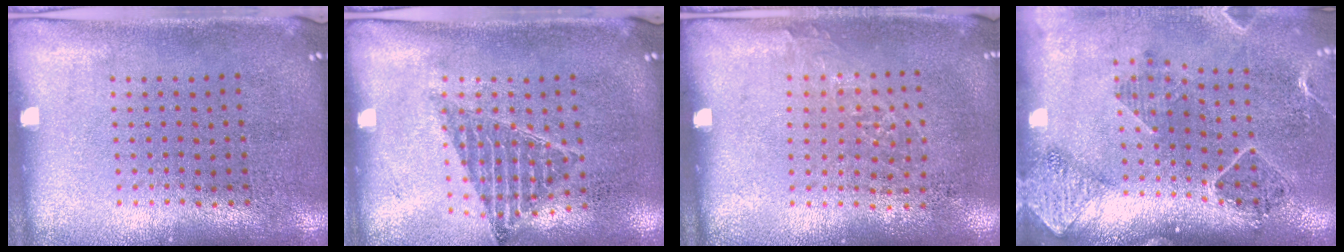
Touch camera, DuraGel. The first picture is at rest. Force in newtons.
{"total": 0.8, "press": 0.8, "slide": 0.1}
{"total": 0.9, "press": 0.8, "slide": 0.4}
{"total": 1.5, "press": 1.5, "slide": 0.1}